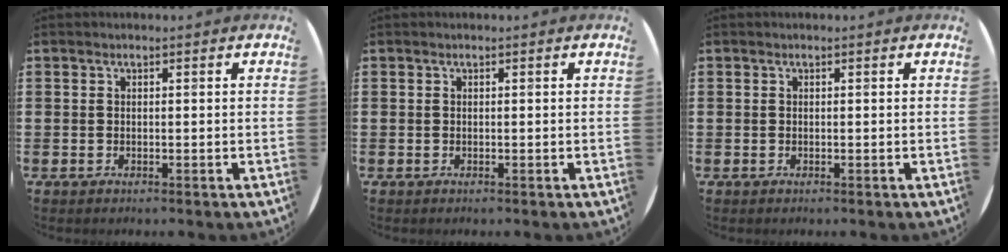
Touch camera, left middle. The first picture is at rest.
{"total": 0.0}
{"total": 0.0}